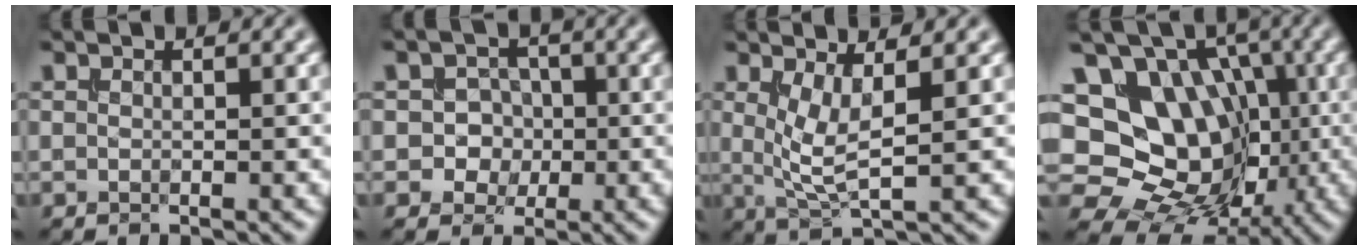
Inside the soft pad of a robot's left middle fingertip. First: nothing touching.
{"total": 3.3, "force": [-0.6, 3.0, 1.2], "torque": [0.001, 0.005, -0.028]}
{"total": 3.7, "force": [0.9, 1.0, 3.4], "torque": [-0.077, -0.009, 0.022]}
{"total": 15.1, "force": [2.3, 12.4, 8.2], "torque": [-0.157, 0.031, 0.029]}